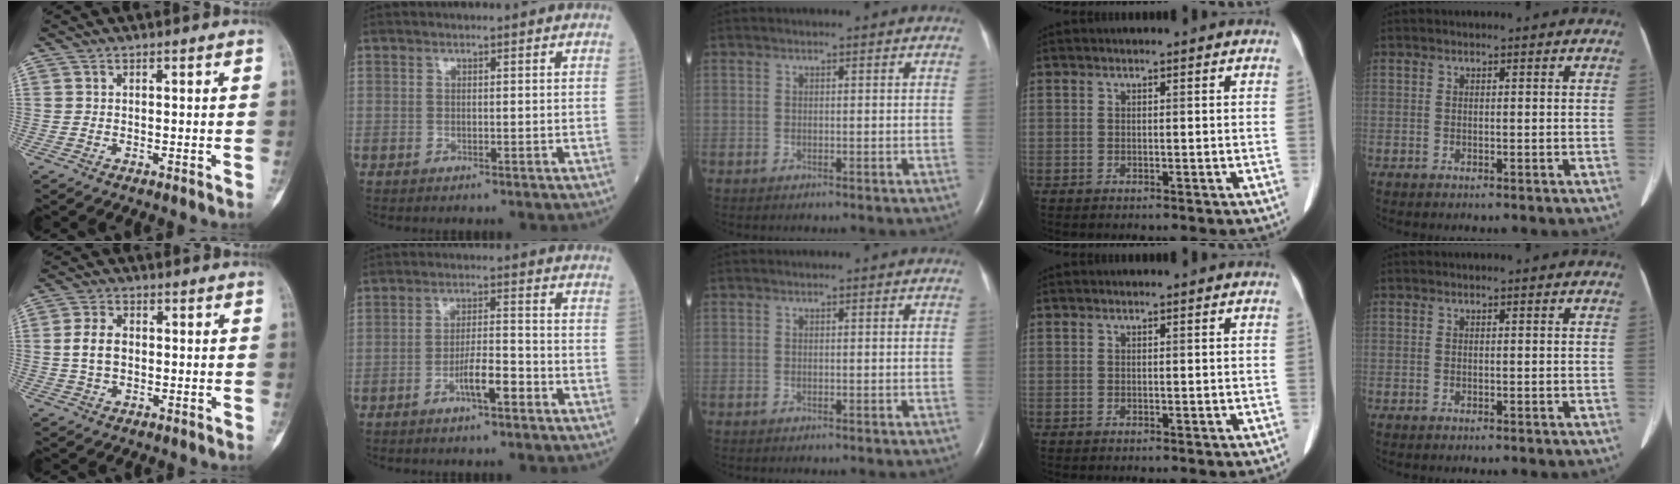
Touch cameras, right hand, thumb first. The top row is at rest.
{"thumb": {"total": 5.3, "force": [0.1, 3.6, 4.0], "torque": [-0.075, 0.008, -0.001]}, "index": {"total": 5.0, "force": [-2.5, 0.8, 4.2], "torque": [-0.075, 0.004, -0.045]}}